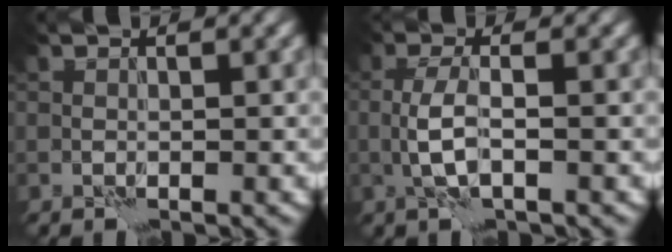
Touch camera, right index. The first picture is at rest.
{"total": 2.5, "force": [-0.6, 0.5, 2.4], "torque": [-0.054, 0.005, -0.016]}